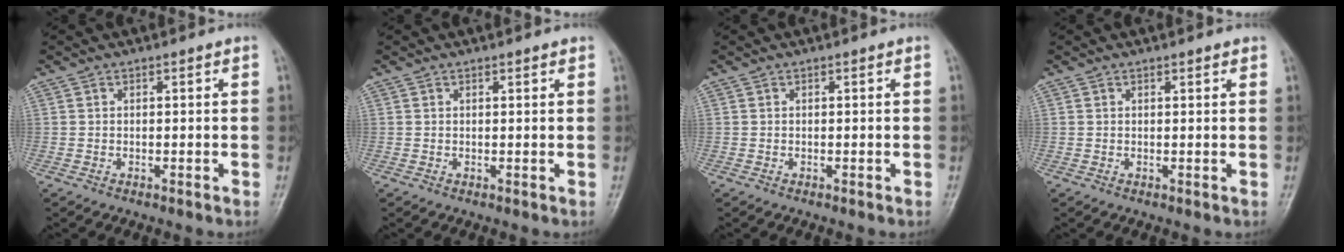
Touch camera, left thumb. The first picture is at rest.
{"total": 0.9, "force": [0.7, 0.3, 0.5], "torque": [-0.006, -0.001, 0.007]}
{"total": 0.0}
{"total": 1.1, "force": [0.9, 0.4, 0.6], "torque": [-0.006, -0.002, 0.009]}